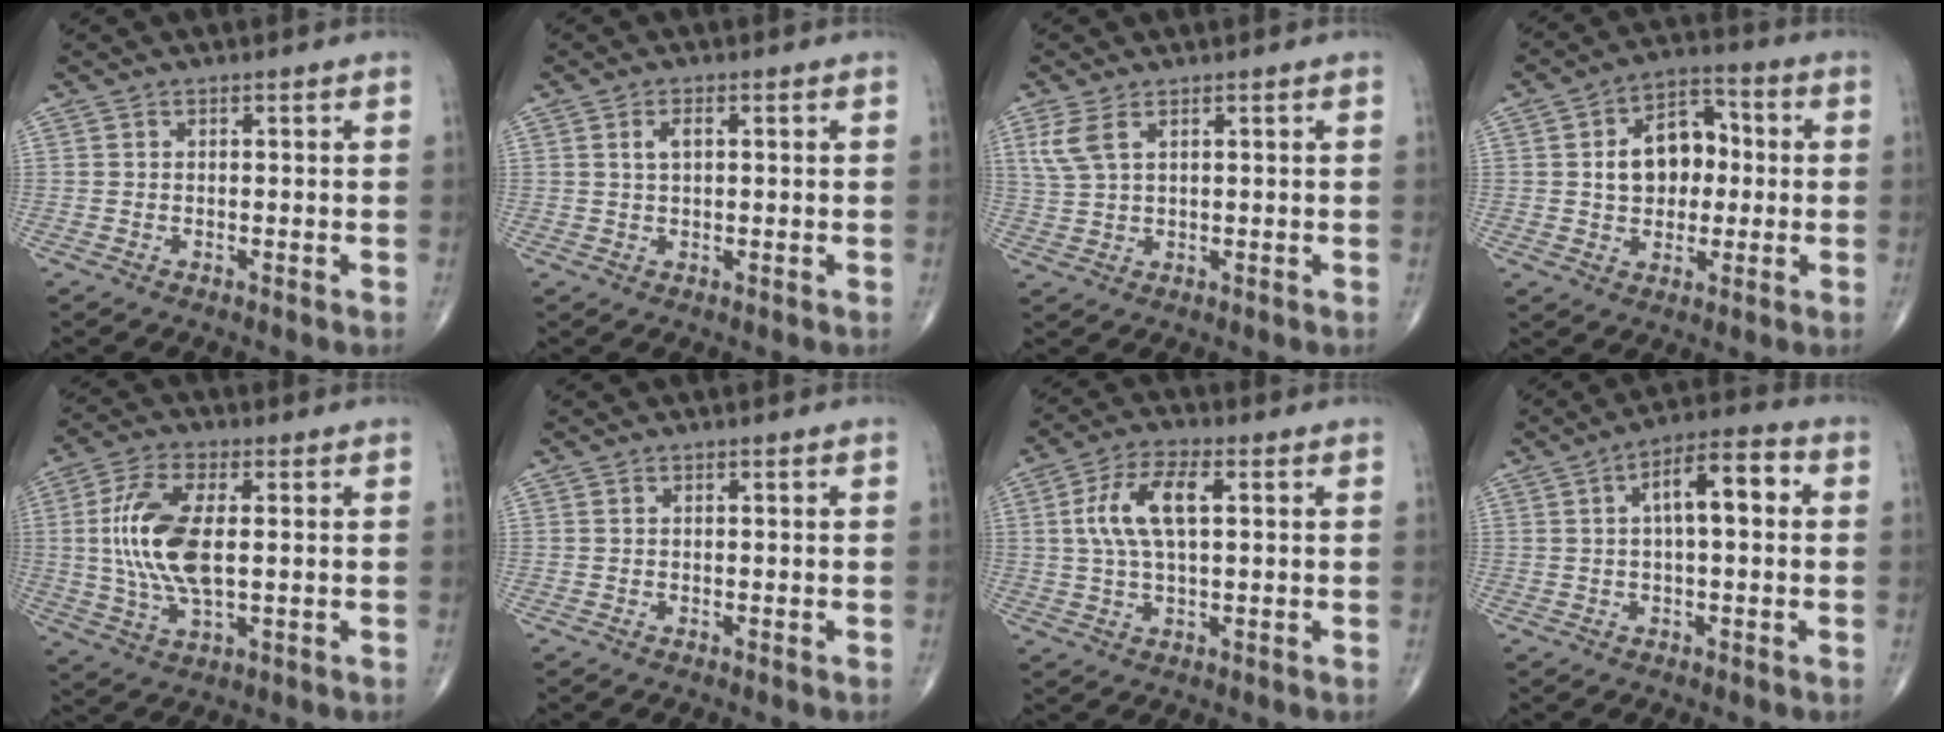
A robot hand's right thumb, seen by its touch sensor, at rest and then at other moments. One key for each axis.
{"total": 2.4, "fx": 0.7, "fy": 1.2, "fz": 2.0, "tx": -0.039, "ty": 0.003, "tz": 0.014}
{"total": 4.4, "fx": 2.1, "fy": 1.9, "fz": 3.3, "tx": -0.086, "ty": 0.003, "tz": 0.053}
{"total": 11.4, "fx": 0.7, "fy": 8.1, "fz": 7.9, "tx": -0.091, "ty": 0.025, "tz": 0.007}
{"total": 13.5, "fx": 1.0, "fy": 6.0, "fz": 12.0, "tx": -0.255, "ty": -0.002, "tz": 0.021}
{"total": 0.0}
{"total": 9.8, "fx": 2.0, "fy": 4.2, "fz": 8.7, "tx": -0.178, "ty": 0.013, "tz": 0.034}
{"total": 9.5, "fx": 1.7, "fy": 3.6, "fz": 8.6, "tx": -0.128, "ty": 0.028, "tz": 0.017}